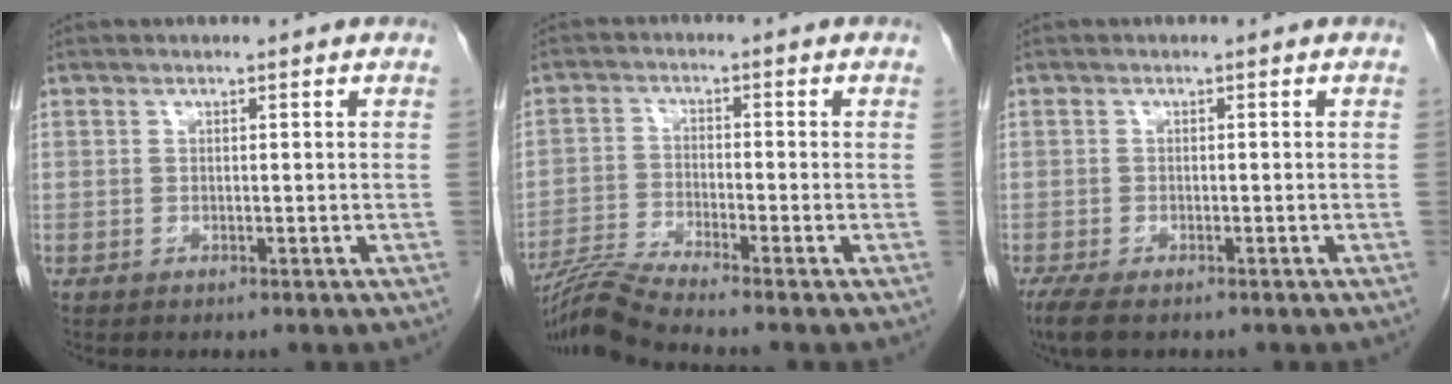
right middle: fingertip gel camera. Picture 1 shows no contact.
{"total": 7.0, "force": [-6.2, -1.8, 2.7], "torque": [-0.058, -0.023, -0.120]}
{"total": 4.5, "force": [-3.2, 1.4, 2.8], "torque": [-0.057, -0.014, -0.049]}